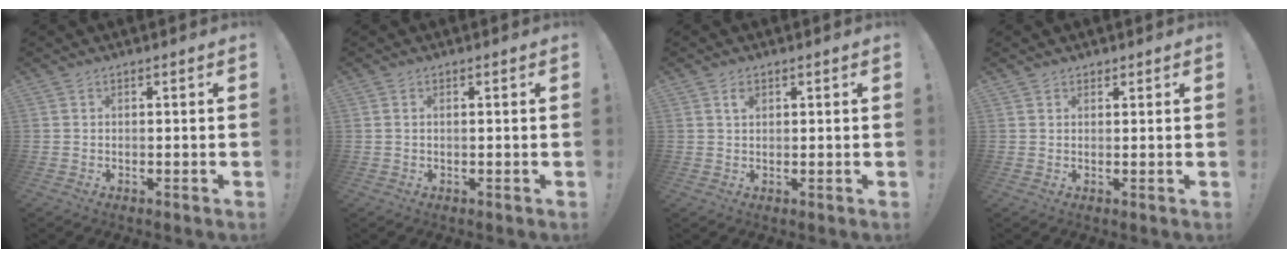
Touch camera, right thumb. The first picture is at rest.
{"total": 0.7, "force": [0.2, 0.0, 0.6], "torque": [-0.009, -0.002, 0.003]}
{"total": 2.2, "force": [1.1, 1.3, 1.5], "torque": [-0.017, -0.003, 0.017]}
{"total": 1.5, "force": [1.2, 0.9, 0.2], "torque": [0.000, -0.004, 0.023]}